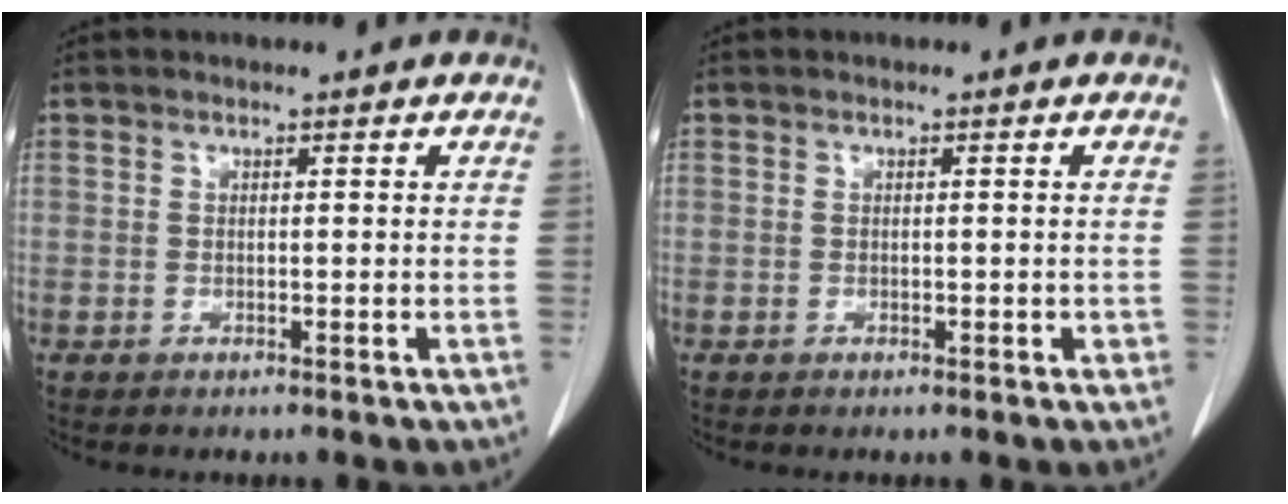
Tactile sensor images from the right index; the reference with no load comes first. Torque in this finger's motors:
{"motor_torque": [-0.16, 0.24, -0.03, 0.00]}